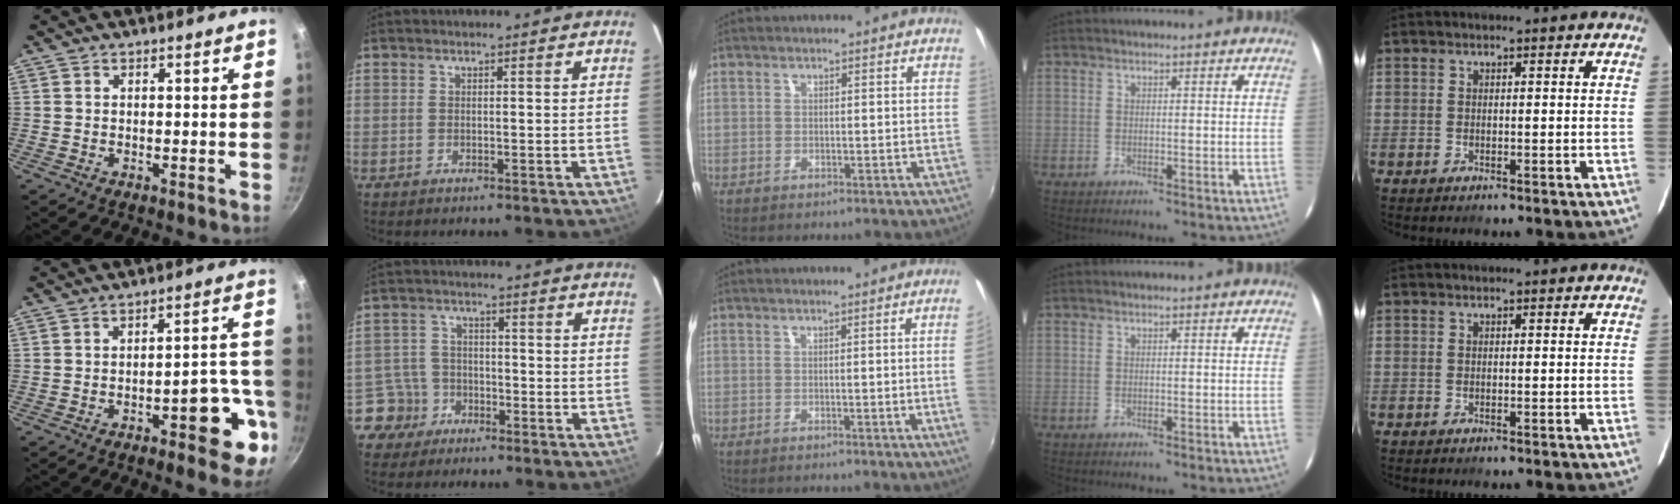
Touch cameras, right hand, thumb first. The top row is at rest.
{"thumb": {"total": 11.4, "force": [-5.0, 4.1, 9.4], "torque": [-0.084, 0.046, -0.060]}, "index": {"total": 5.5, "force": [-3.5, 4.3, -0.2], "torque": [-0.011, 0.025, -0.070]}, "middle": {"total": 3.2, "force": [-0.1, -1.7, 2.7], "torque": [-0.047, -0.011, 0.006]}}